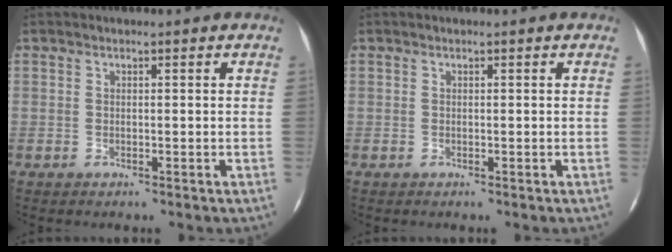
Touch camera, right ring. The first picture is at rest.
{"total": 0.0}